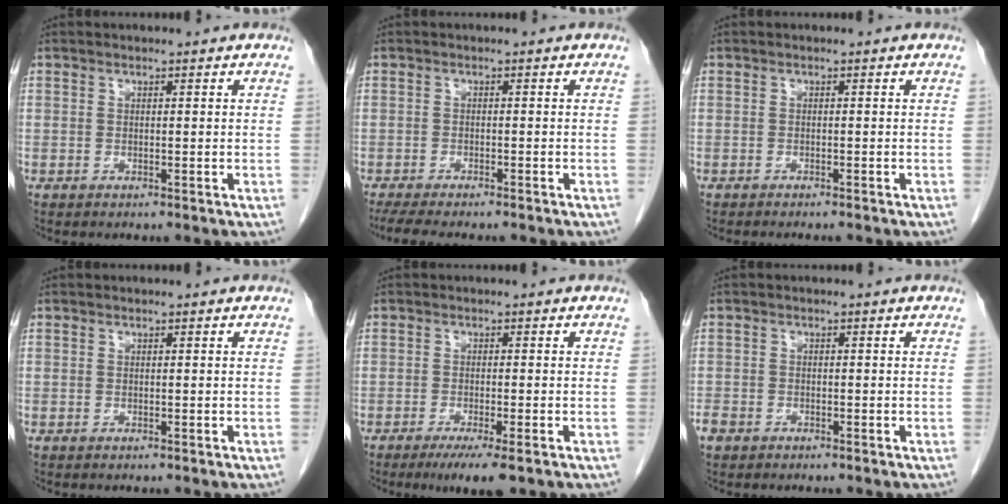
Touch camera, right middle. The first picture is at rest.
{"total": 8.0, "force": [-6.7, 1.3, 4.2], "torque": [-0.059, -0.012, -0.098]}
{"total": 3.2, "force": [-2.8, 0.5, 1.4], "torque": [-0.017, -0.005, -0.035]}
{"total": 0.0}
{"total": 4.9, "force": [-3.1, 0.5, 3.8], "torque": [-0.057, -0.014, -0.048]}
{"total": 2.0, "force": [-1.4, 1.2, 0.7], "torque": [-0.019, 0.001, -0.023]}